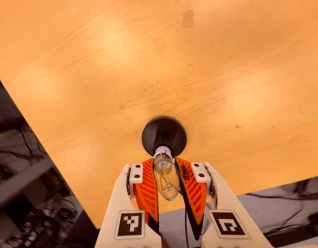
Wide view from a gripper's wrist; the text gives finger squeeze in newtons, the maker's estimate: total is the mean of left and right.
{"total": 20.2, "left": 19.3, "right": 21.2}